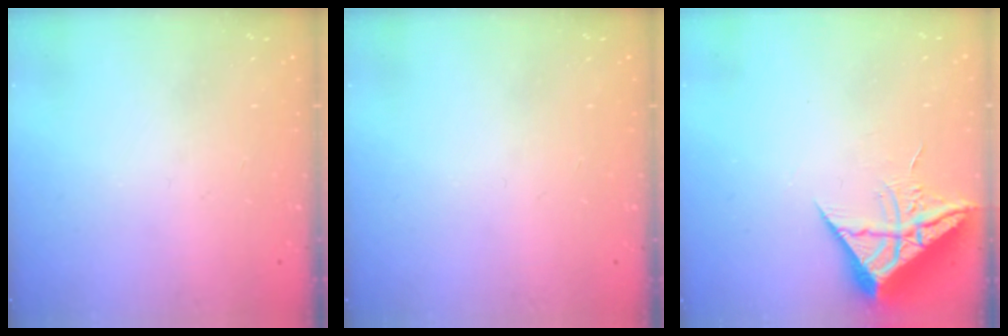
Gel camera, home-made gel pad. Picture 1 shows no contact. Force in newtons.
{"total": 0.0}
{"total": 9.7, "press": 9.6, "slide": 0.8}